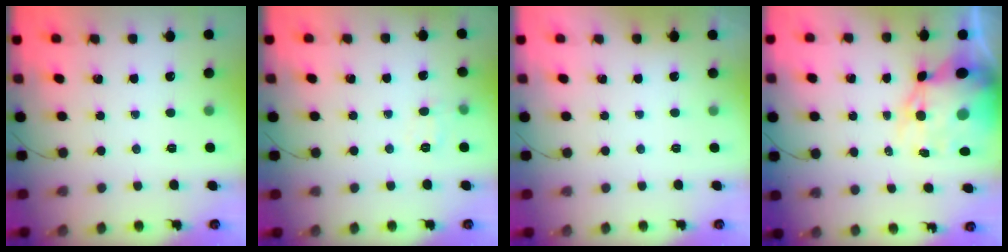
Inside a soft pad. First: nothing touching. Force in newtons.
{"total": 6.6, "press": 6.4, "slide": 1.5}
{"total": 1.9, "press": 1.9, "slide": 0.3}
{"total": 13.6, "press": 13.2, "slide": 3.5}